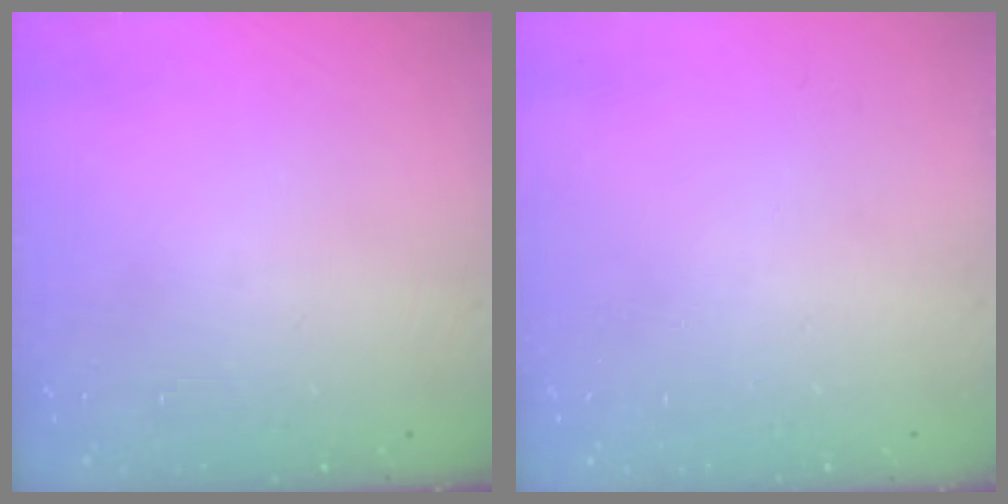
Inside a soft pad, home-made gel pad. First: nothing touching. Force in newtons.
{"total": 0.0}